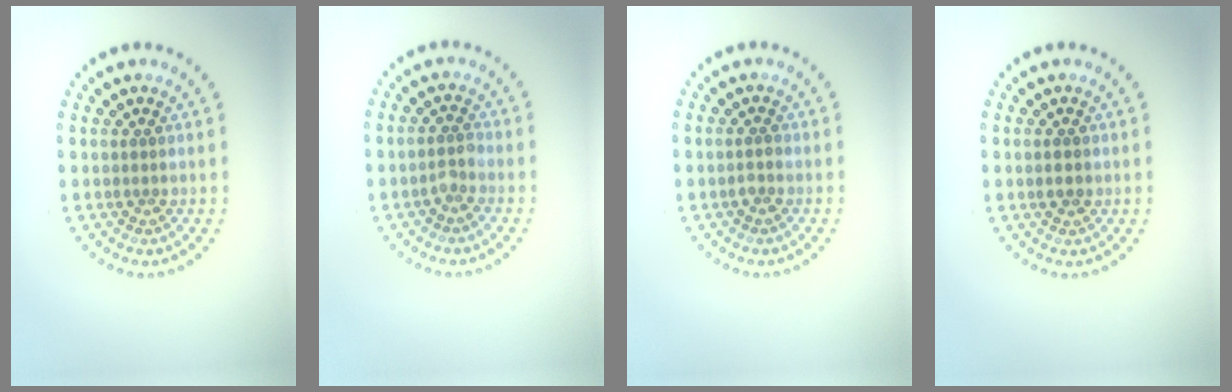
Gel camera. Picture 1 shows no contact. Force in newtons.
{"total": 1.1, "press": 1.0, "slide": 0.4}
{"total": 0.9, "press": 0.9, "slide": 0.2}
{"total": 1.9, "press": 1.9, "slide": 0.1}